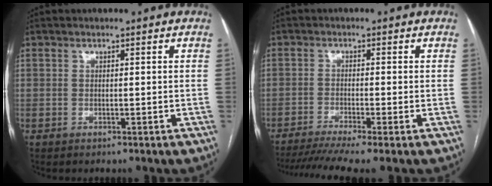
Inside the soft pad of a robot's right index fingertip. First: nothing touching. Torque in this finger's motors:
{"motor_torque": [0.46, -0.43, 0.23, 0.05]}